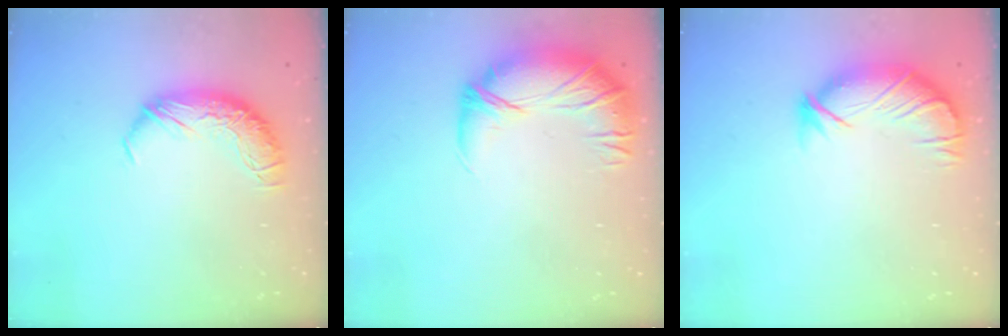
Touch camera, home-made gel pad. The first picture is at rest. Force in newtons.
{"total": 2.7, "press": 1.3, "slide": 2.3}
{"total": 3.9, "press": 3.3, "slide": 2.0}